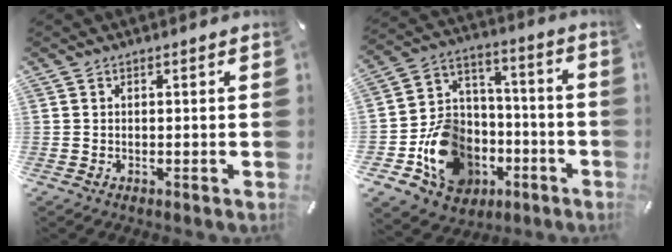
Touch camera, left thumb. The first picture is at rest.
{"total": 17.1, "force": [-6.6, 14.0, 7.2], "torque": [-0.112, 0.038, -0.105]}